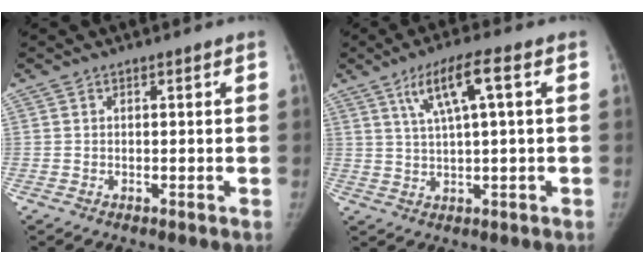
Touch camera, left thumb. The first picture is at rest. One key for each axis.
{"total": 8.2, "fx": 2.9, "fy": 1.1, "fz": 7.6, "tx": -0.150, "ty": 0.009, "tz": 0.054}